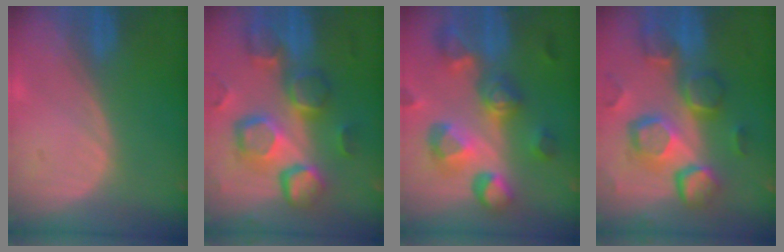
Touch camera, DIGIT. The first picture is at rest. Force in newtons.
{"total": 12.9, "press": 11.3, "slide": 6.3}
{"total": 11.3, "press": 10.1, "slide": 5.1}
{"total": 12.5, "press": 10.9, "slide": 6.1}